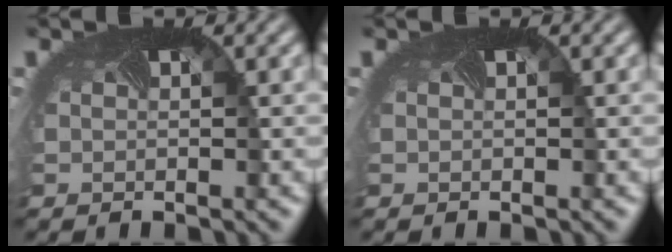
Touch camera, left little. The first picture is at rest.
{"total": 0.0}